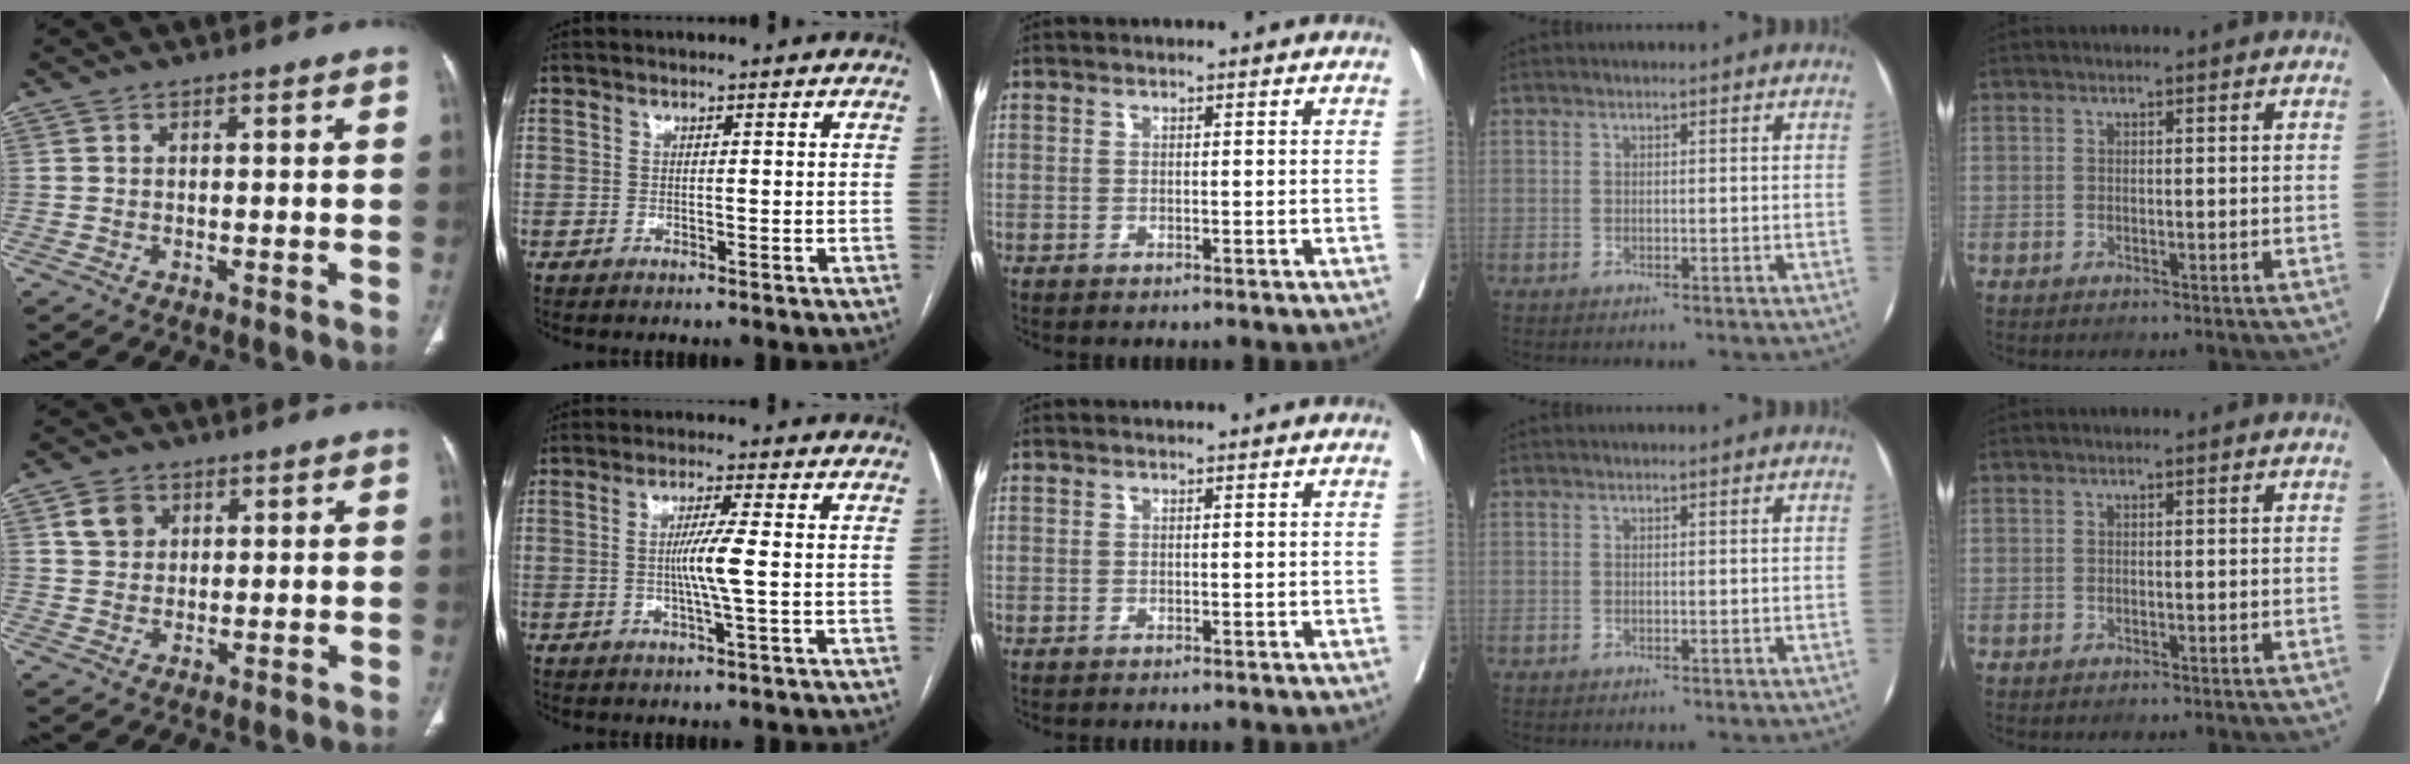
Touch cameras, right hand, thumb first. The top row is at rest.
{"thumb": {"total": 4.5, "force": [1.8, 3.7, 1.9], "torque": [-0.017, -0.004, 0.035]}, "index": {"total": 4.7, "force": [-0.3, -0.7, 4.6], "torque": [-0.088, -0.003, -0.008]}}